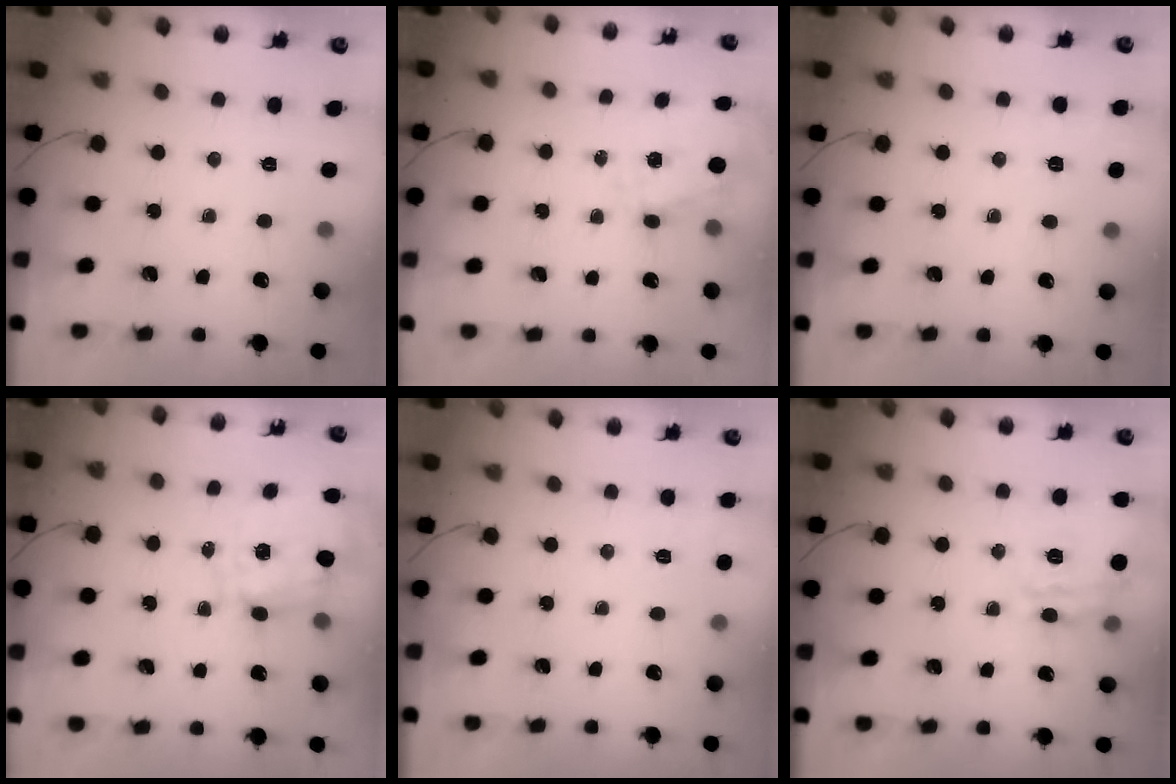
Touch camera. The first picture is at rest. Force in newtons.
{"total": 6.7, "press": 6.7, "slide": 0.6}
{"total": 1.9, "press": 0.0, "slide": 1.9}
{"total": 2.0, "press": 1.7, "slide": 1.1}
{"total": 7.2, "press": 6.9, "slide": 1.8}
{"total": 11.8, "press": 11.7, "slide": 0.7}